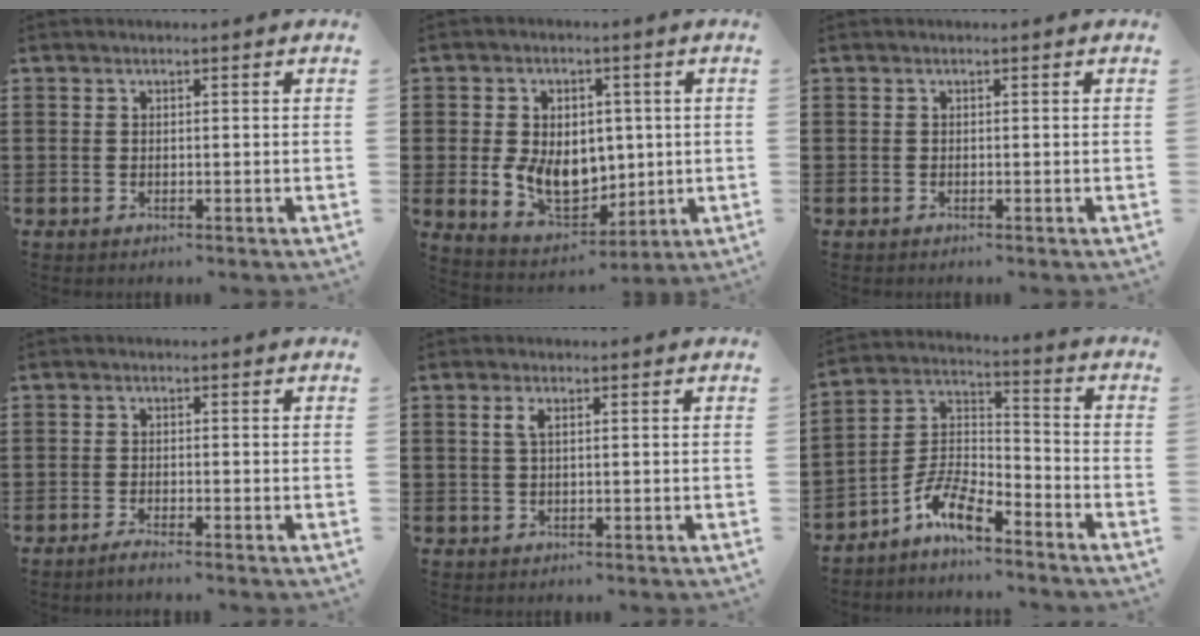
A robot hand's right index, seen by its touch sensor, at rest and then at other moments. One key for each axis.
{"total": 8.5, "fx": -0.2, "fy": 6.5, "fz": 5.4, "tx": -0.098, "ty": 0.010, "tz": -0.002}
{"total": 0.0}
{"total": 1.4, "fx": -1.3, "fy": -0.2, "fz": 0.5, "tx": -0.008, "ty": -0.004, "tz": -0.023}
{"total": 1.6, "fx": 0.4, "fy": 0.4, "fz": 1.5, "tx": -0.030, "ty": 0.004, "tz": 0.006}
{"total": 8.4, "fx": -6.2, "fy": 2.6, "fz": 5.0, "tx": -0.121, "ty": -0.004, "tz": -0.124}